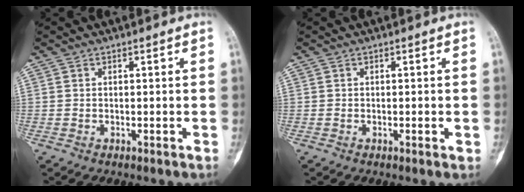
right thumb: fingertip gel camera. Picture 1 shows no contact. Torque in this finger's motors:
{"motor_torque": [-0.16, -0.11, -0.09, -0.02, -0.09]}